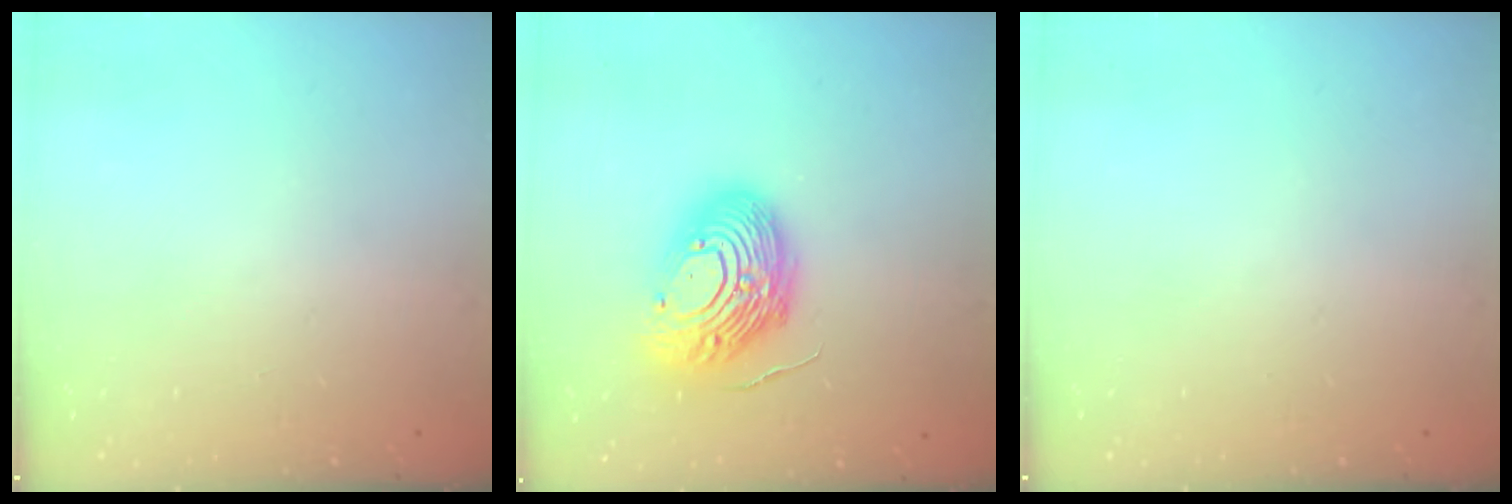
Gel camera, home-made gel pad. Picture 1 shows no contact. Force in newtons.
{"total": 16.8, "press": 16.7, "slide": 1.9}
{"total": 0.0}